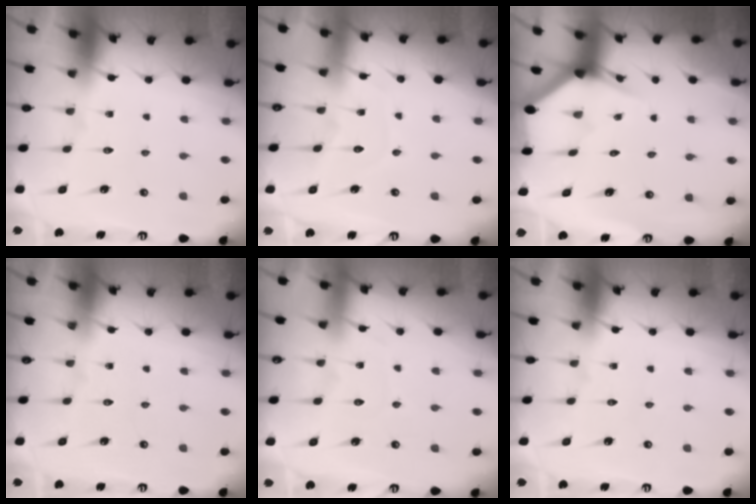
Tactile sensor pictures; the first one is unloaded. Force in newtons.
{"total": 5.3, "press": 5.3, "slide": 0.6}
{"total": 3.0, "press": 3.0, "slide": 0.1}
{"total": 0.0}
{"total": 2.9, "press": 2.9, "slide": 0.4}
{"total": 0.0}